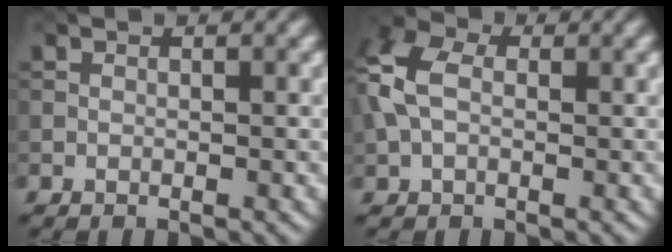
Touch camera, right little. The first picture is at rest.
{"total": 5.9, "force": [0.8, 4.2, 4.1], "torque": [-0.112, 0.014, 0.004]}